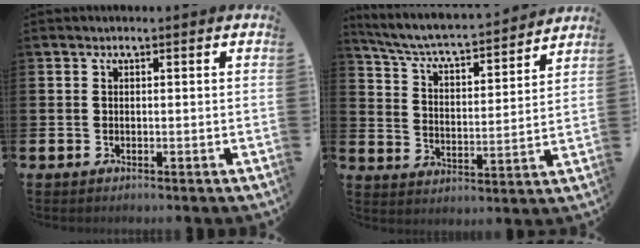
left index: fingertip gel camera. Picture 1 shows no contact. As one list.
[{"total": 6.0, "force": [5.6, 0.6, 1.9], "torque": [-0.067, -0.049, 0.090]}]